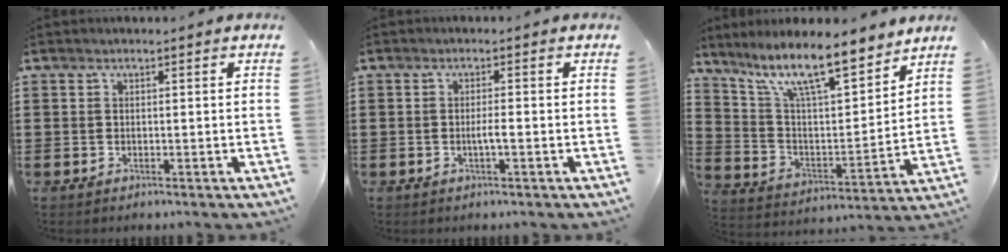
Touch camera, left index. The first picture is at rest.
{"total": 1.9, "force": [-0.4, 0.1, 1.8], "torque": [-0.033, 0.000, -0.009]}
{"total": 12.0, "force": [9.6, 2.4, 6.8], "torque": [-0.148, -0.051, 0.165]}